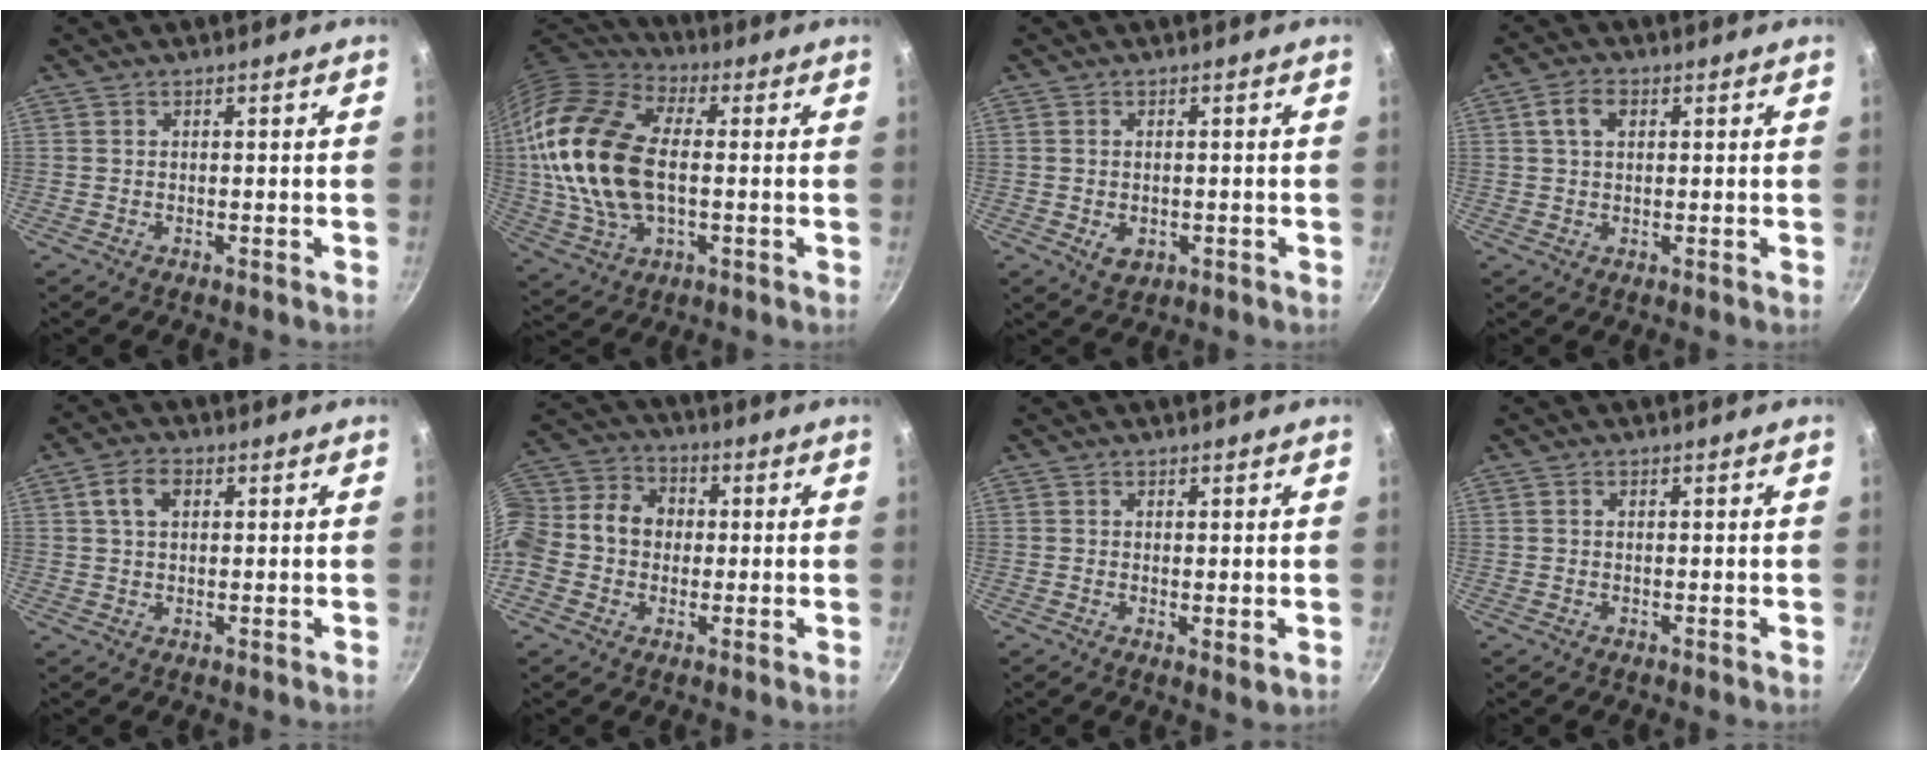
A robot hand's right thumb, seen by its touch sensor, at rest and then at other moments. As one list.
[{"total": 22.1, "force": [0.5, 13.2, 17.7], "torque": [-0.344, 0.021, 0.003]}, {"total": 3.3, "force": [-0.6, 2.3, 2.2], "torque": [-0.035, -0.005, -0.005]}, {"total": 4.3, "force": [1.3, 2.8, 2.9], "torque": [-0.047, 0.005, 0.020]}, {"total": 4.9, "force": [1.5, 3.3, 3.4], "torque": [-0.052, 0.005, 0.023]}, {"total": 16.1, "force": [-0.1, 13.6, 8.7], "torque": [-0.160, 0.041, -0.023]}, {"total": 2.1, "force": [0.5, 0.8, 1.8], "torque": [-0.027, -0.014, 0.006]}, {"total": 0.7, "force": [0.2, 0.5, 0.4], "torque": [-0.006, 0.004, 0.003]}]